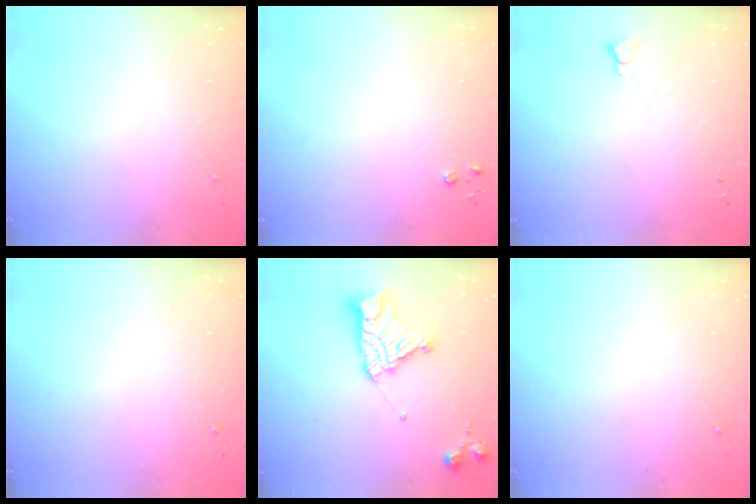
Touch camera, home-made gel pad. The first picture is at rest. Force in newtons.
{"total": 2.8, "press": 2.8, "slide": 0.3}
{"total": 2.8, "press": 2.7, "slide": 0.3}
{"total": 0.0}
{"total": 15.8, "press": 15.8, "slide": 1.3}
{"total": 0.0}